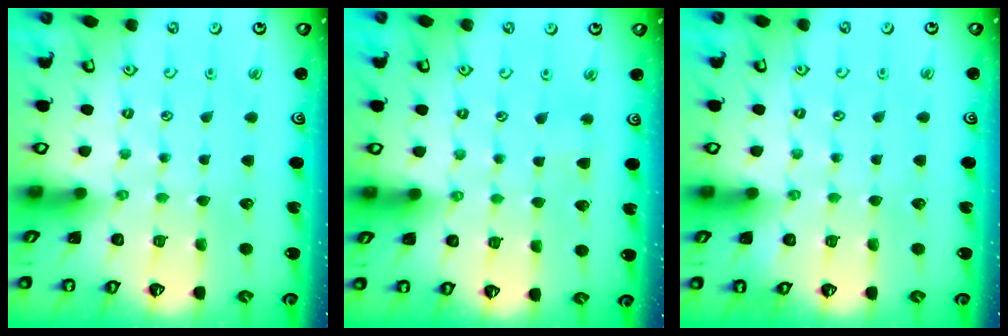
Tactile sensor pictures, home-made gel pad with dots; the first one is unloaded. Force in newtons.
{"total": 2.4, "press": 2.4, "slide": 0.3}
{"total": 0.0}